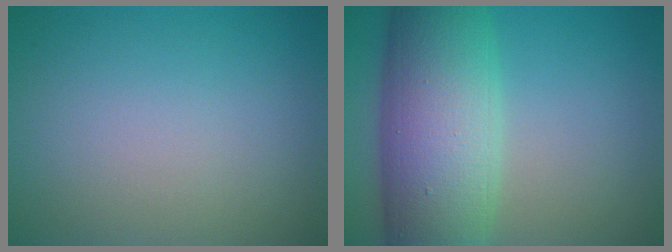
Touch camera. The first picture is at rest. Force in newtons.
{"total": 12.5, "press": 12.5, "slide": 0.4}